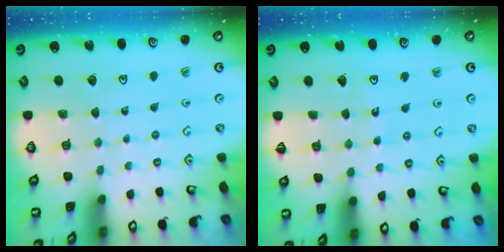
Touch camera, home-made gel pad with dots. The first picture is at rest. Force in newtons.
{"total": 5.1, "press": 5.1, "slide": 0.7}